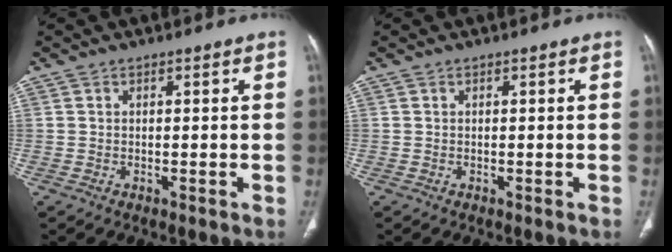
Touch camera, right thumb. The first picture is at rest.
{"total": 0.0}